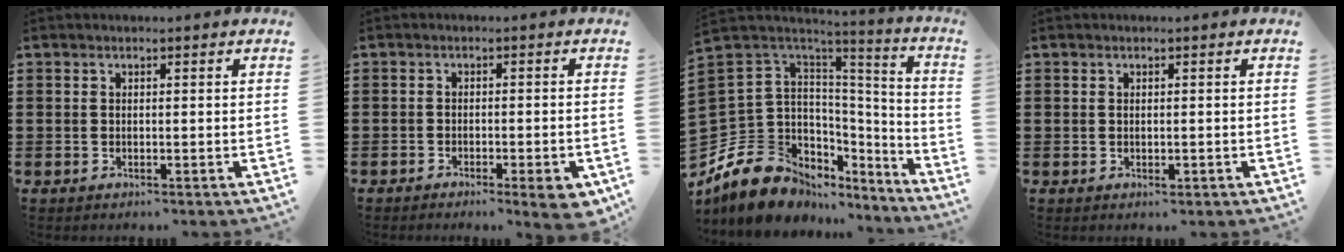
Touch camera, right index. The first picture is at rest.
{"total": 3.2, "force": [-2.2, 0.6, 2.2], "torque": [-0.033, -0.001, -0.036]}
{"total": 11.5, "force": [-7.1, 8.2, 3.9], "torque": [-0.136, -0.014, -0.134]}
{"total": 0.8, "force": [0.0, 0.3, 0.7], "torque": [-0.015, -0.001, 0.000]}